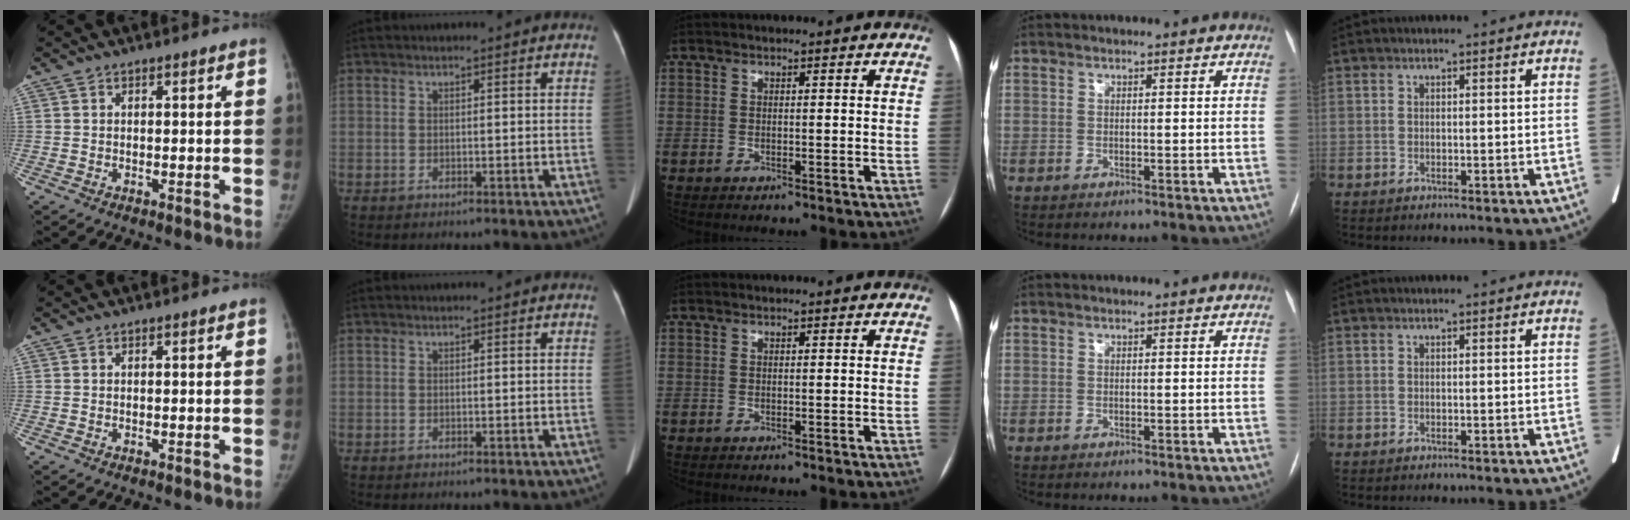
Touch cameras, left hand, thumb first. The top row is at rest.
{}